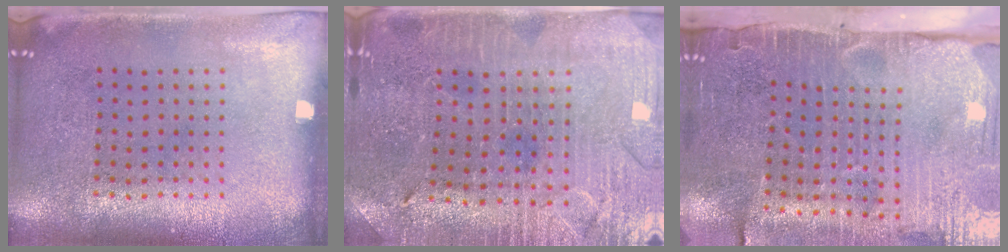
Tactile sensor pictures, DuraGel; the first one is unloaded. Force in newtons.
{"total": 1.8, "press": 1.8, "slide": 0.4}
{"total": 4.7, "press": 3.9, "slide": 2.6}